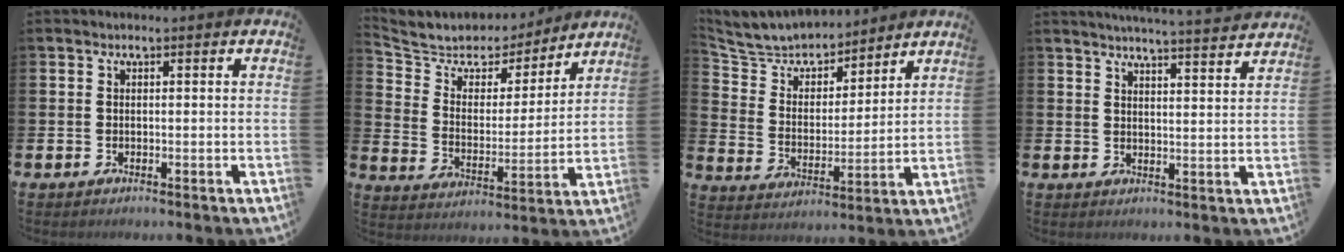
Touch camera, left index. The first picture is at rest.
{"total": 6.4, "force": [5.7, 2.8, 0.5], "torque": [-0.058, -0.040, 0.099]}
{"total": 7.1, "force": [6.8, 2.0, 0.6], "torque": [-0.058, -0.050, 0.121]}
{"total": 4.7, "force": [4.6, -0.8, 0.6], "torque": [-0.019, -0.033, 0.080]}